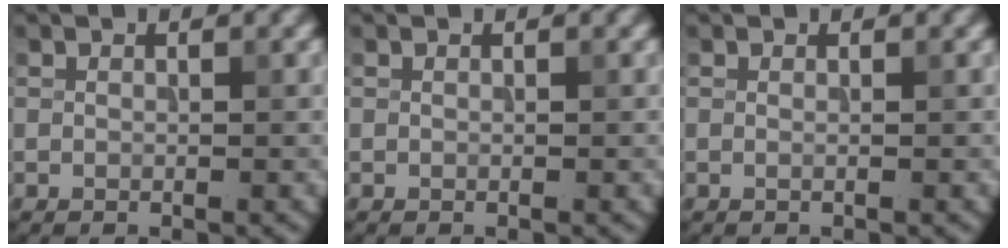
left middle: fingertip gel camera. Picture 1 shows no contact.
{"total": 0.0}
{"total": 0.0}